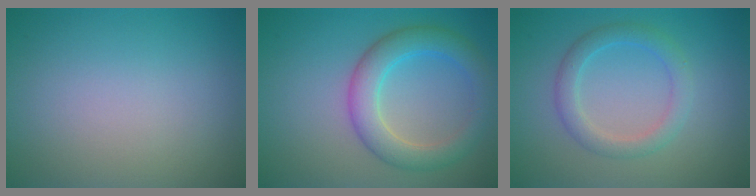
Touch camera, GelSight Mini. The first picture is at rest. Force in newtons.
{"total": 4.8, "press": 4.8, "slide": 0.2}
{"total": 2.7, "press": 2.7, "slide": 0.1}